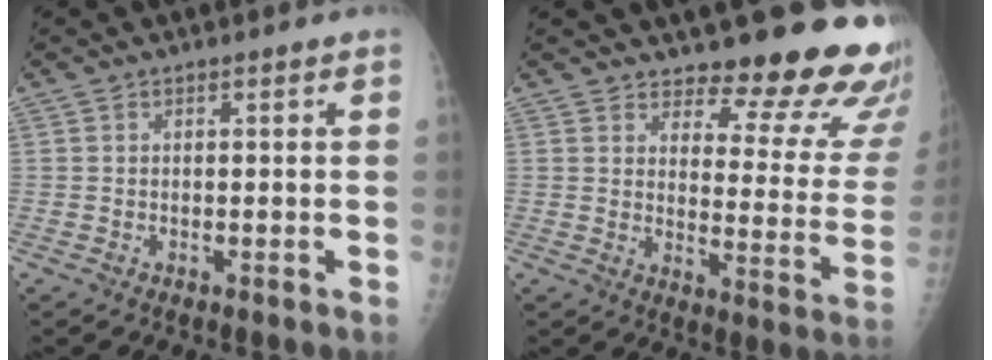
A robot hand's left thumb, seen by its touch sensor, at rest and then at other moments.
{"total": 18.8, "force": [16.5, 5.4, 7.2], "torque": [-0.039, -0.149, 0.189]}